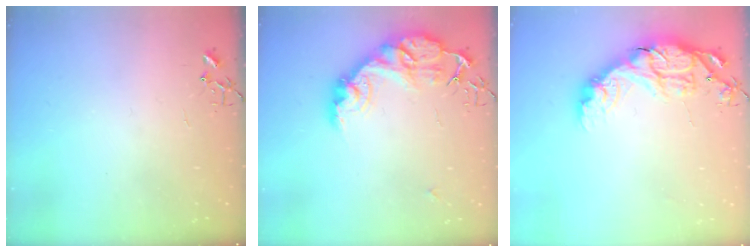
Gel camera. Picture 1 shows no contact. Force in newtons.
{"total": 16.8, "press": 16.8, "slide": 1.3}
{"total": 17.2, "press": 17.2, "slide": 0.5}